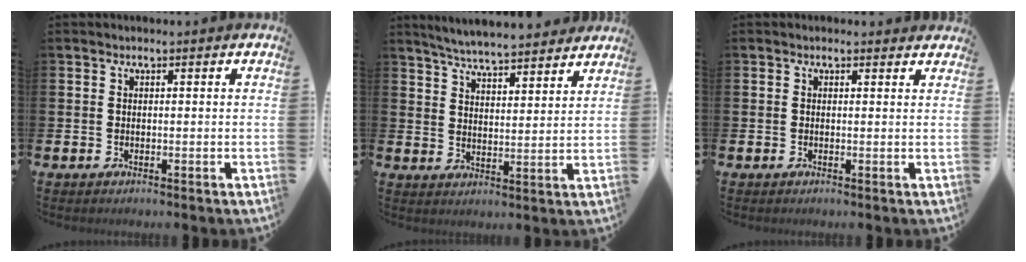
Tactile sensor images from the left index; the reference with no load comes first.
{"total": 5.8, "force": [5.7, 0.3, 0.9], "torque": [-0.036, -0.035, 0.100]}
{"total": 0.5, "force": [0.4, 0.2, 0.1], "torque": [0.005, 0.000, 0.006]}